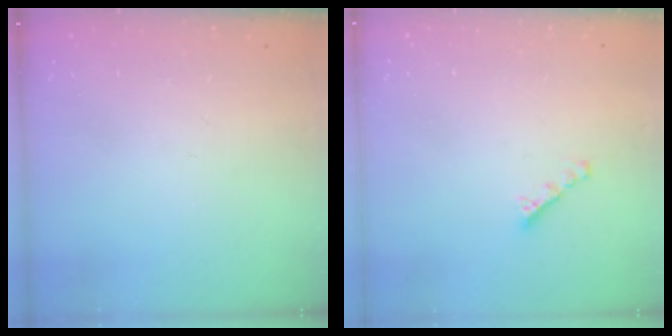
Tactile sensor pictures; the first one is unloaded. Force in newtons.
{"total": 2.7, "press": 2.7, "slide": 0.2}